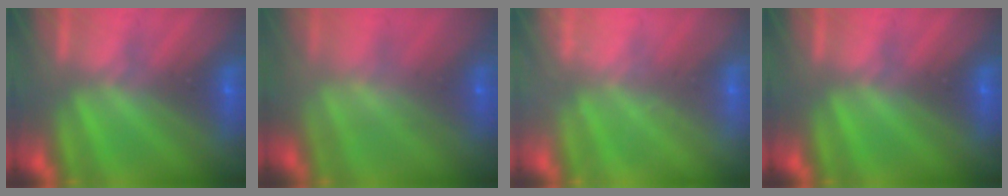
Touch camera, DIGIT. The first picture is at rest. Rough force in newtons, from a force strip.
{"total": 7.9}
{"total": 2.4}
{"total": 0.0}